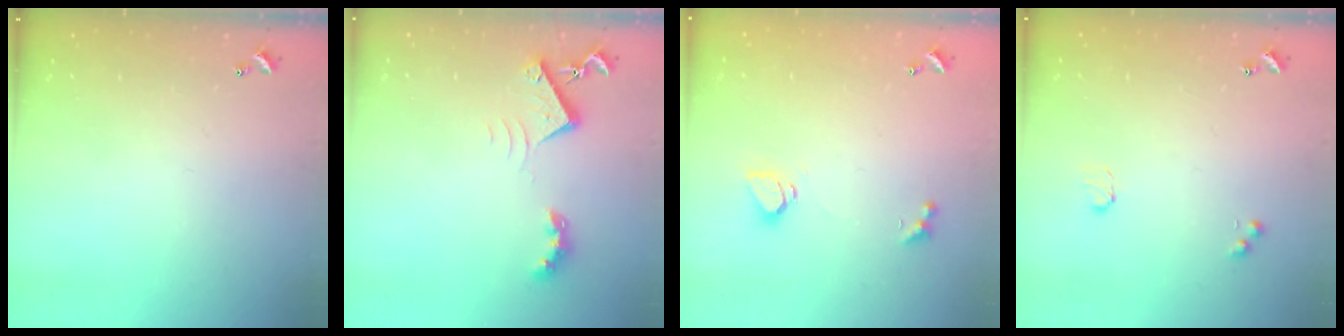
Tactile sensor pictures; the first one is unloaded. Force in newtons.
{"total": 7.1, "press": 7.0, "slide": 1.1}
{"total": 2.2, "press": 2.2, "slide": 0.5}
{"total": 3.0, "press": 3.0, "slide": 0.8}